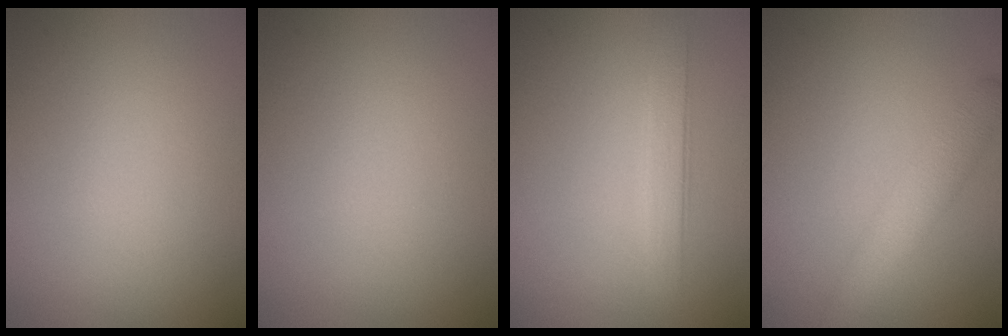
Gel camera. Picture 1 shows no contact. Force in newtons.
{"total": 0.0}
{"total": 2.4, "press": 2.4, "slide": 0.2}
{"total": 3.4, "press": 3.4, "slide": 0.3}